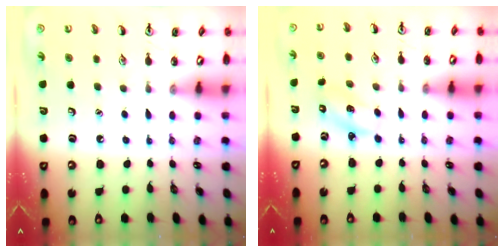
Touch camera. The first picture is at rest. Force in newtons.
{"total": 2.1, "press": 2.0, "slide": 0.7}